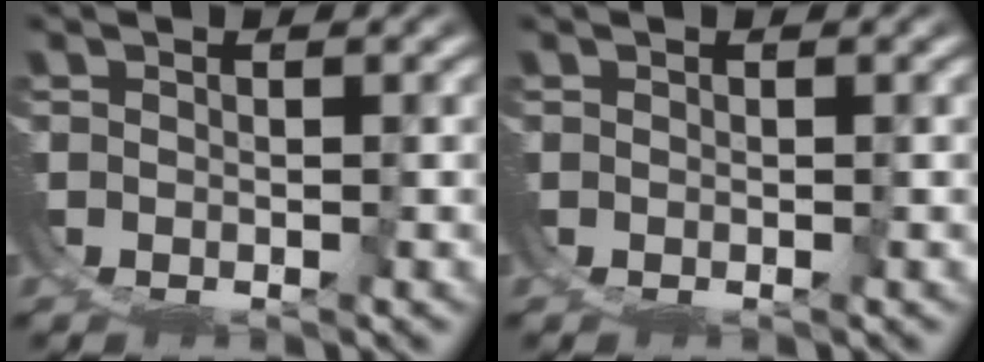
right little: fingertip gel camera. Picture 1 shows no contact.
{"total": 0.0}